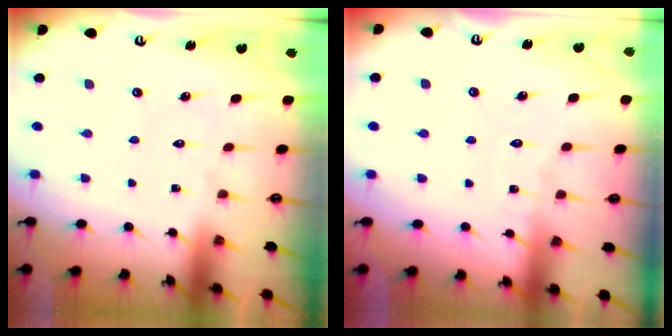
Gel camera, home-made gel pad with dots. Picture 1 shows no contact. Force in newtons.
{"total": 2.4, "press": 2.4, "slide": 0.3}